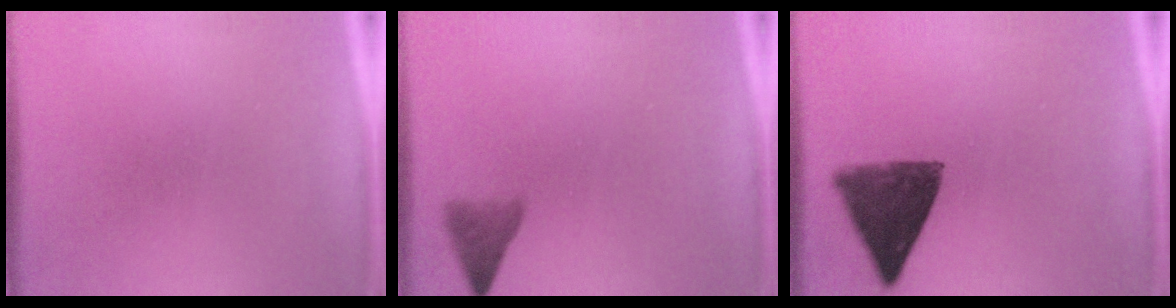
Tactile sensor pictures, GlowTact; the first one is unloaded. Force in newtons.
{"total": 2.6}
{"total": 10.3}